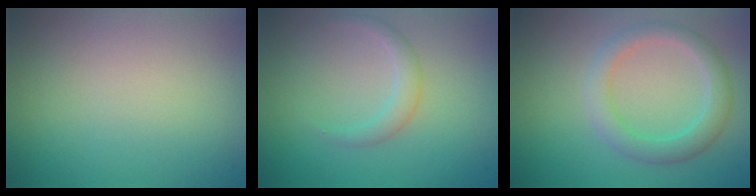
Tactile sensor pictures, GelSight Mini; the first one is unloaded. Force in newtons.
{"total": 1.6, "press": 1.6, "slide": 0.2}
{"total": 3.0, "press": 2.9, "slide": 0.3}